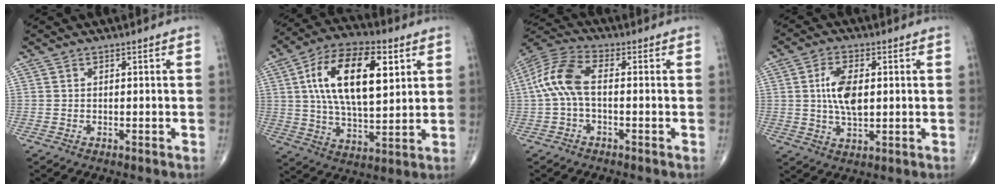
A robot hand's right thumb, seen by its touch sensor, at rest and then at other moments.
{"total": 19.8, "force": [5.6, 9.4, 16.5], "torque": [-0.275, -0.003, 0.094]}
{"total": 9.4, "force": [-0.3, 4.5, 8.2], "torque": [-0.189, 0.030, -0.014]}
{"total": 8.2, "force": [1.0, 4.1, 7.0], "torque": [-0.132, -0.002, 0.019]}